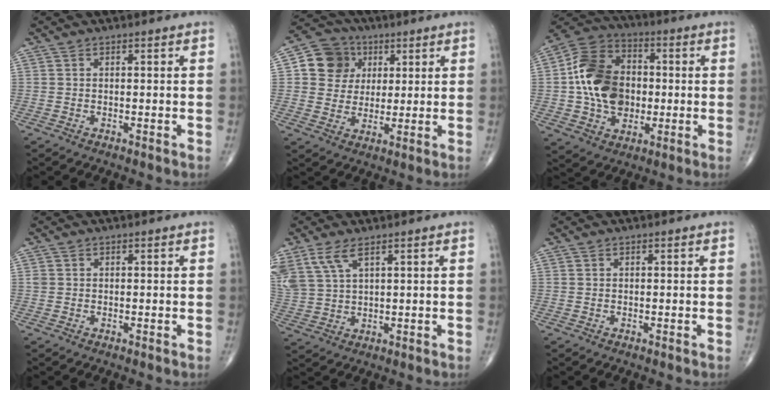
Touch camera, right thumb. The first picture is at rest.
{"total": 9.9, "force": [2.9, 8.8, 3.3], "torque": [-0.025, -0.004, 0.044]}
{"total": 16.6, "force": [-0.2, 12.5, 10.9], "torque": [-0.168, 0.024, -0.007]}
{"total": 0.7, "force": [0.1, 0.7, 0.3], "torque": [0.000, 0.002, 0.002]}
{"total": 7.0, "force": [4.3, 2.6, 4.9], "torque": [-0.123, -0.006, 0.098]}
{"total": 0.0}